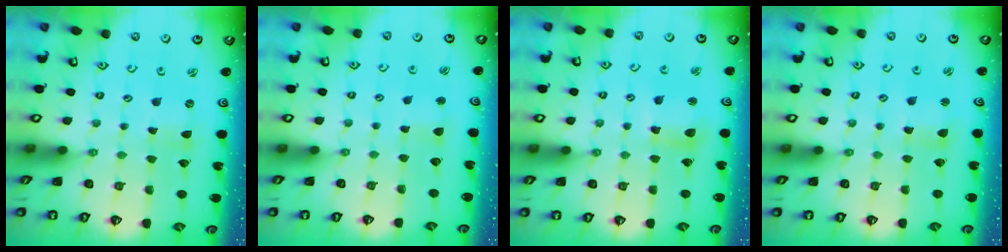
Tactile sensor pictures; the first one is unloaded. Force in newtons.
{"total": 2.7, "press": 2.6, "slide": 0.3}
{"total": 7.0, "press": 7.0, "slide": 0.9}
{"total": 2.5, "press": 2.5, "slide": 0.3}